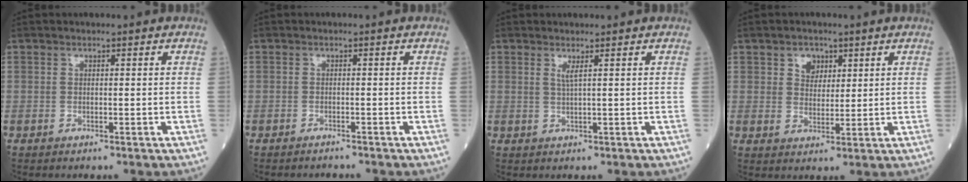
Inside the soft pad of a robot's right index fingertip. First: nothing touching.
{"total": 1.1, "force": [-1.1, 0.0, -0.2], "torque": [-0.001, -0.005, -0.015]}
{"total": 1.3, "force": [0.7, -0.3, 1.1], "torque": [-0.028, -0.007, 0.014]}
{"total": 3.6, "force": [1.8, 2.7, 1.5], "torque": [-0.023, 0.005, 0.032]}